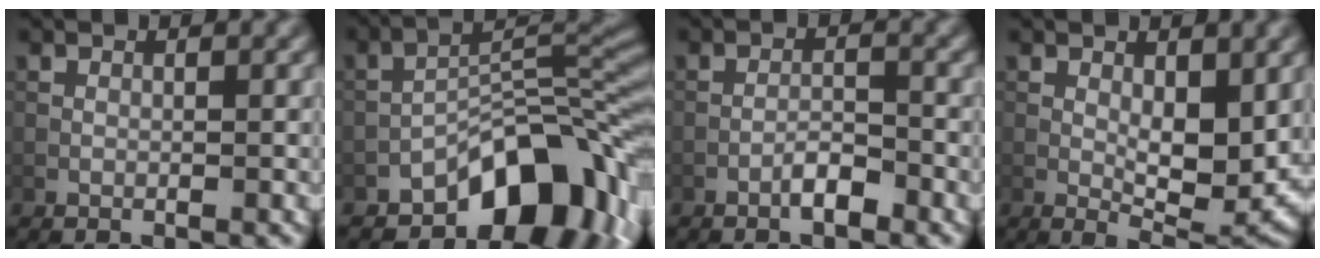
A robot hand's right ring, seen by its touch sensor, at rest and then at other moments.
{"total": 10.8, "force": [-6.1, 5.1, 7.3], "torque": [-0.082, 0.012, -0.113]}
{"total": 2.0, "force": [-1.4, 0.5, 1.4], "torque": [-0.022, 0.007, -0.027]}
{"total": 5.8, "force": [0.5, 2.6, 5.1], "torque": [-0.085, -0.016, 0.015]}